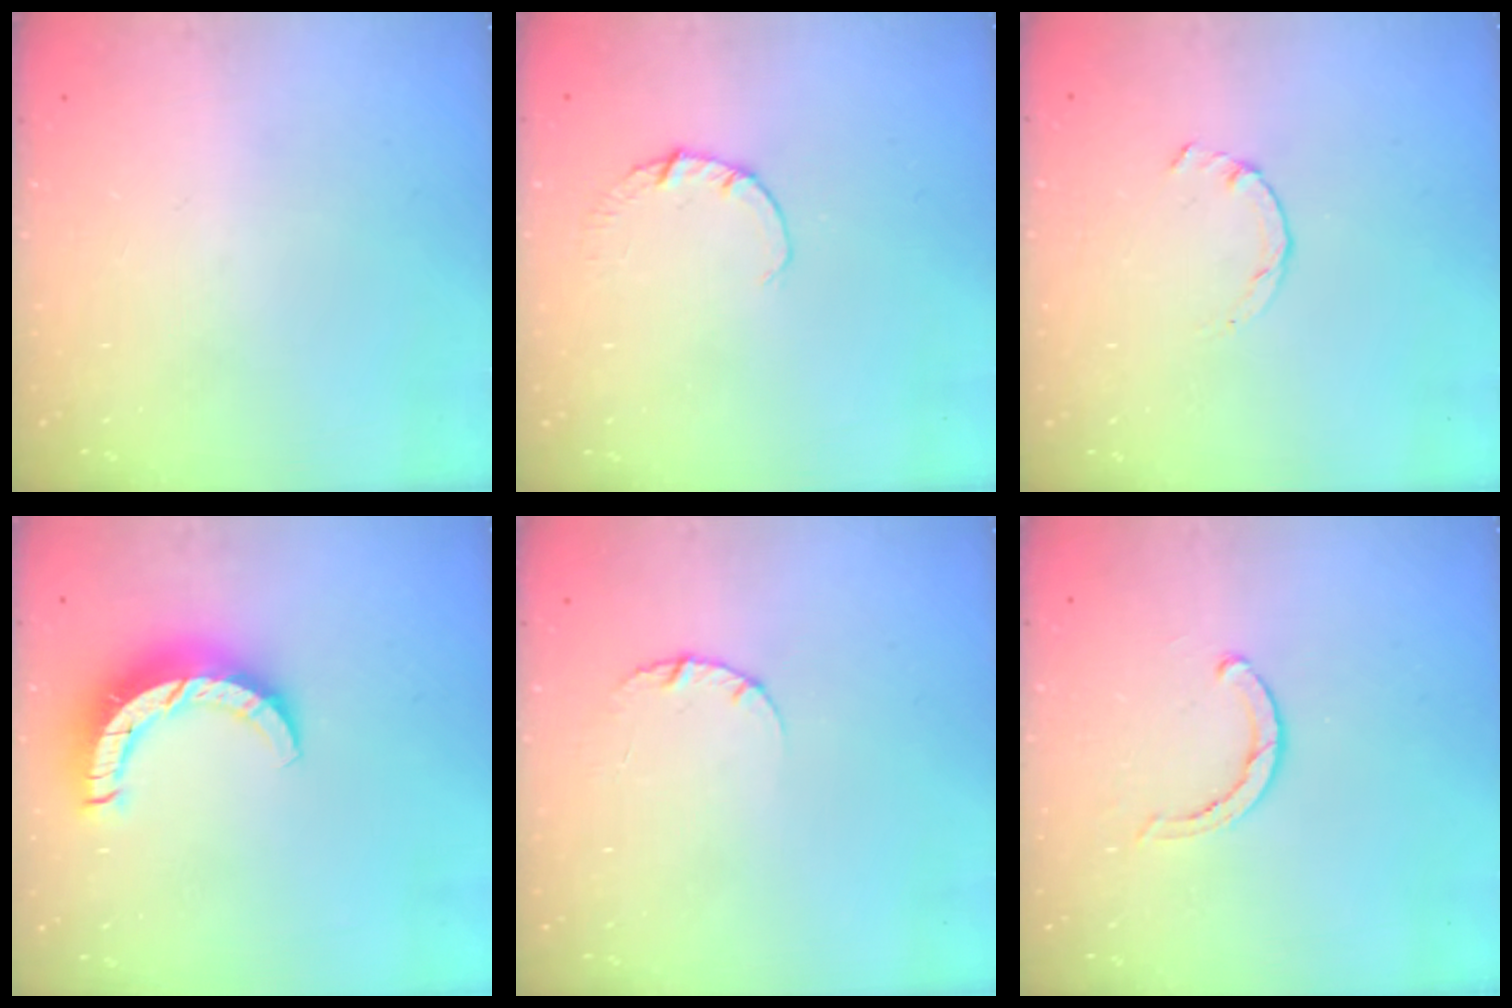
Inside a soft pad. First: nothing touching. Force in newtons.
{"total": 1.9, "press": 1.9, "slide": 0.3}
{"total": 0.9, "press": 0.9, "slide": 0.3}
{"total": 9.7, "press": 9.7, "slide": 0.2}
{"total": 2.6, "press": 2.6, "slide": 0.3}
{"total": 2.8, "press": 2.8, "slide": 0.2}